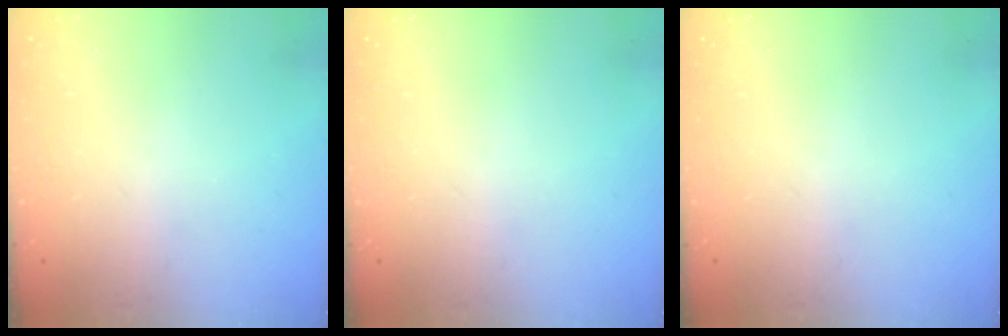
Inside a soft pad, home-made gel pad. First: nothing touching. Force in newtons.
{"total": 0.0}
{"total": 0.0}